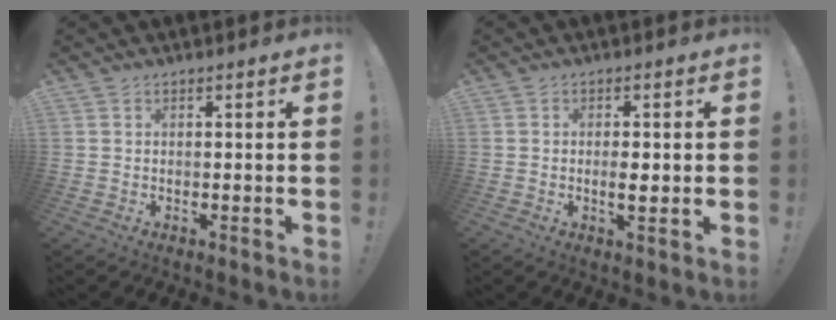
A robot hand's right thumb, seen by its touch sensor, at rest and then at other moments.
{"total": 3.4, "force": [-0.3, 1.1, 3.1], "torque": [-0.040, -0.003, -0.009]}